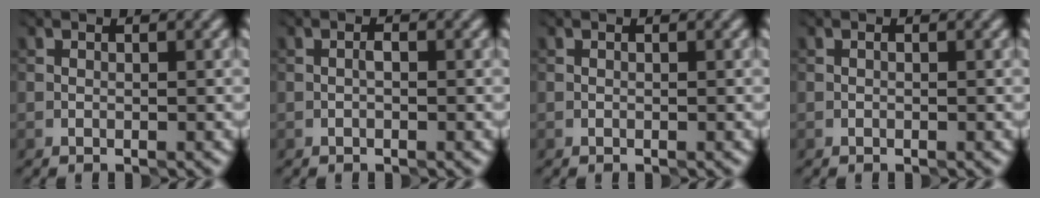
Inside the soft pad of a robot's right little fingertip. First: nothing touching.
{"total": 0.6, "force": [-0.2, 0.2, 0.5], "torque": [-0.010, -0.001, -0.002]}
{"total": 0.0}
{"total": 0.0}